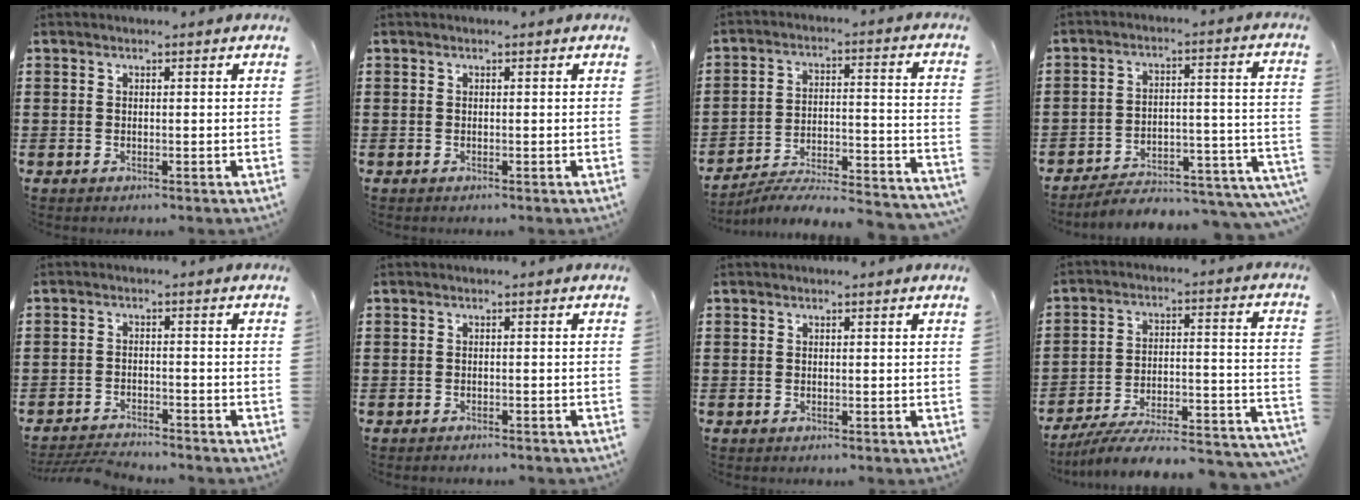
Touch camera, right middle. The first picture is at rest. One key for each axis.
{"total": 0.0}
{"total": 5.0, "fx": -4.7, "fy": 0.0, "fz": 1.7, "tx": -0.027, "ty": -0.012, "tz": -0.095}
{"total": 4.1, "fx": -3.8, "fy": 0.8, "fz": 1.2, "tx": -0.024, "ty": -0.009, "tz": -0.081}
{"total": 3.5, "fx": -3.4, "fy": 0.2, "fz": 0.7, "tx": -0.021, "ty": -0.004, "tz": -0.071}
{"total": 0.7, "fx": -0.7, "fy": 0.1, "fz": 0.1, "tx": -0.003, "ty": 0.000, "tz": -0.015}
{"total": 0.0}
{"total": 7.1, "fx": -6.3, "fy": 0.4, "fz": 3.3, "tx": -0.051, "ty": -0.010, "tz": -0.124}